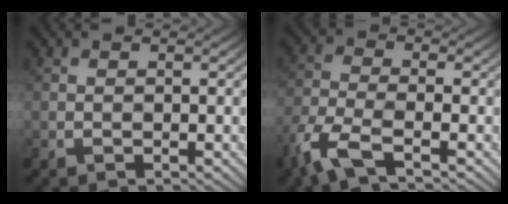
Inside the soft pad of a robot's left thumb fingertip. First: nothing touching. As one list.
[{"total": 5.9, "force": [-3.3, 1.9, 4.5], "torque": [-0.103, -0.005, -0.083]}]